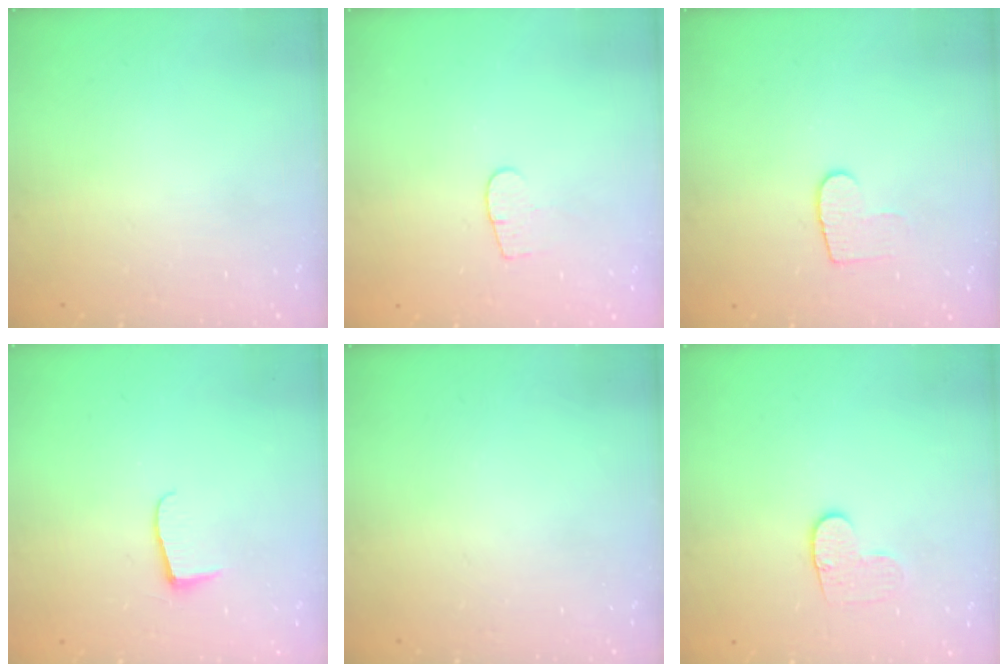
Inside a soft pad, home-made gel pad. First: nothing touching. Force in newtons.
{"total": 4.4, "press": 4.4, "slide": 0.3}
{"total": 6.3, "press": 6.3, "slide": 0.4}
{"total": 5.1, "press": 5.0, "slide": 0.6}
{"total": 0.0}
{"total": 7.0, "press": 7.0, "slide": 0.7}